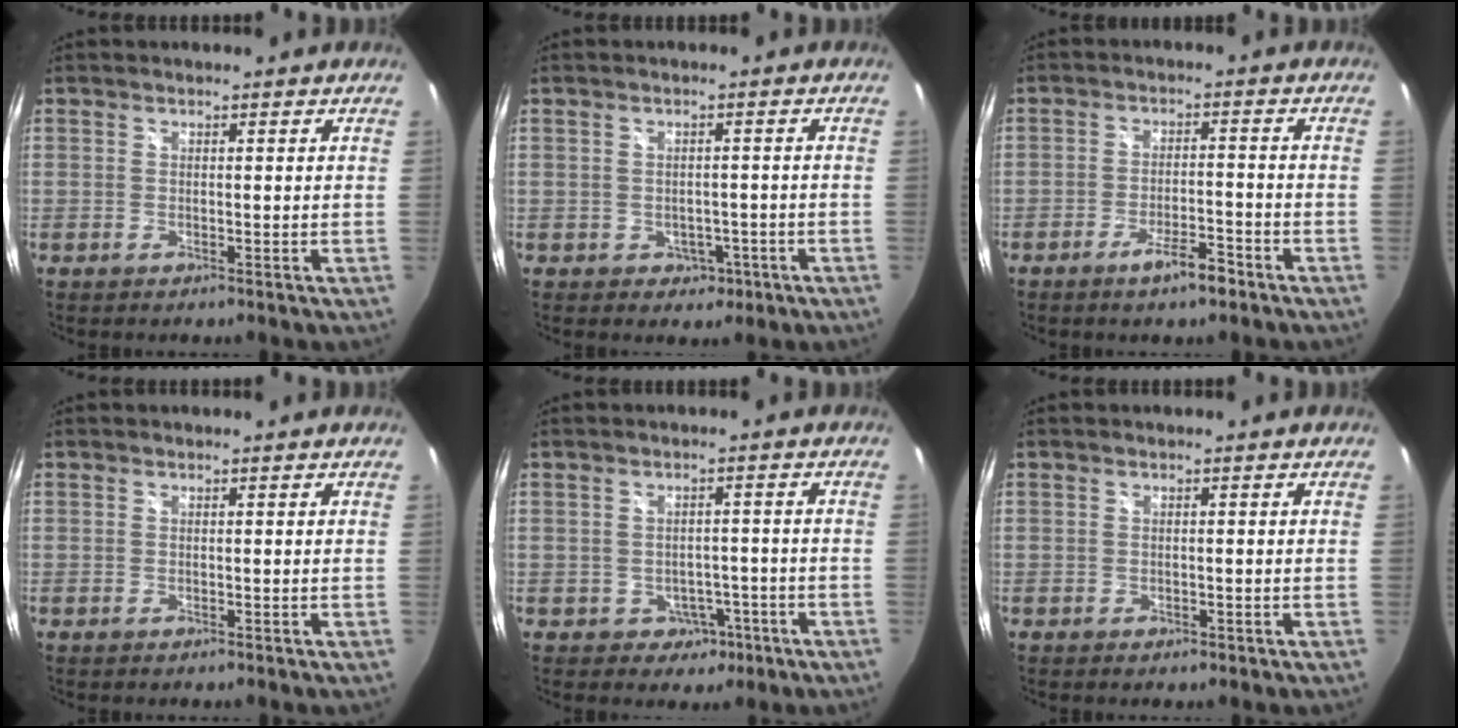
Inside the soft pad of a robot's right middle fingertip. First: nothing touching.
{"total": 3.6, "force": [-1.4, 3.1, 1.4], "torque": [-0.031, 0.003, -0.006]}
{"total": 5.5, "force": [-3.9, 1.1, 3.8], "torque": [-0.075, -0.003, -0.061]}
{"total": 0.0}
{"total": 4.6, "force": [-2.2, 3.9, 1.3], "torque": [-0.037, 0.010, -0.015]}
{"total": 0.8, "force": [-0.4, 0.6, 0.4], "torque": [-0.006, -0.004, -0.007]}